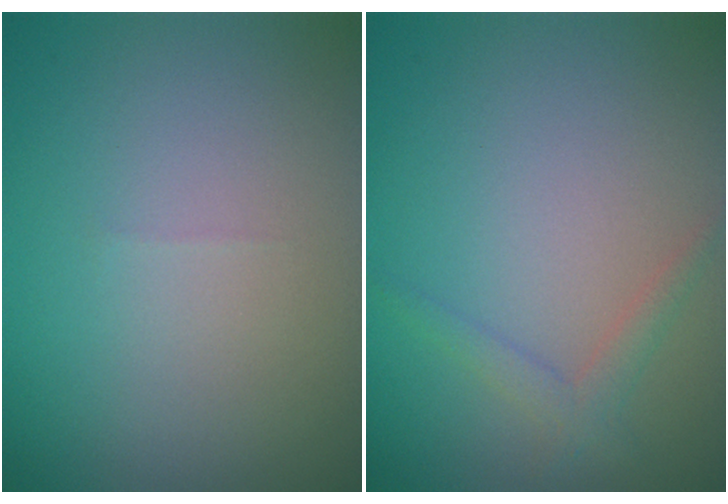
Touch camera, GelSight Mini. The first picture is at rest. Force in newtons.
{"total": 1.4, "press": 1.4, "slide": 0.1}